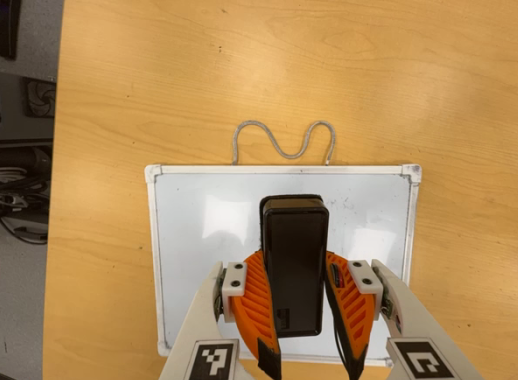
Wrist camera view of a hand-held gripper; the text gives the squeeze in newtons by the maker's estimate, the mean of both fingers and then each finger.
{"total": 7.2, "left": 6.3, "right": 8.2}